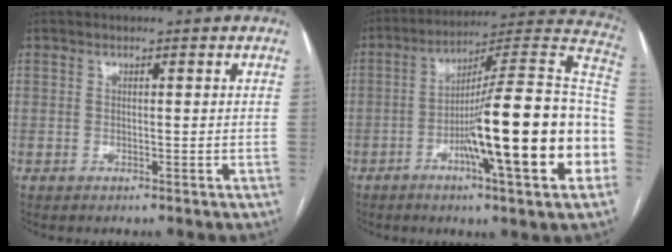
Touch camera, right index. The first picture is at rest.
{"total": 24.4, "force": [-6.1, 1.7, 23.5], "torque": [-0.282, 0.009, -0.098]}